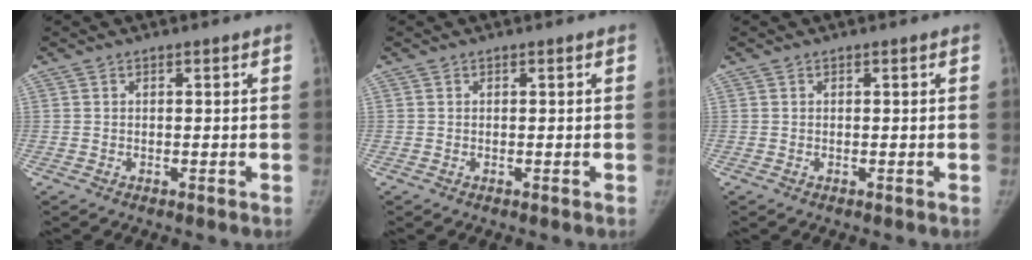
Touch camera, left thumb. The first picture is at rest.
{"total": 0.0}
{"total": 0.0}